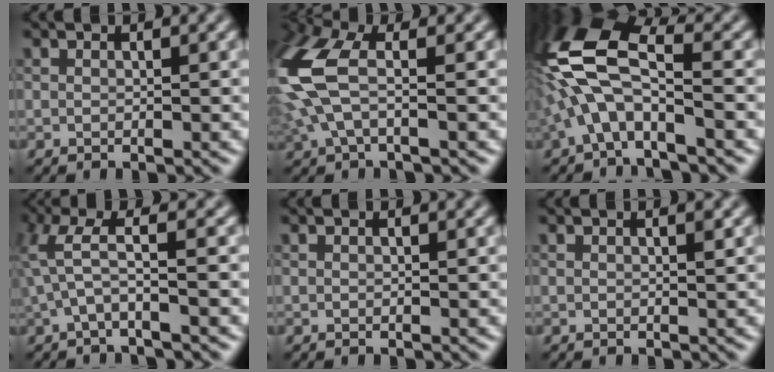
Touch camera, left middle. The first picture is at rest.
{"total": 6.9, "force": [-0.6, 3.2, 6.1], "torque": [-0.182, 0.012, -0.013]}
{"total": 8.4, "force": [-2.4, 3.6, 7.2], "torque": [-0.167, 0.030, -0.054]}
{"total": 2.4, "force": [-0.7, -0.1, 2.3], "torque": [-0.070, 0.012, -0.004]}
{"total": 0.0}
{"total": 0.6, "force": [0.1, 0.1, 0.6], "torque": [-0.005, 0.004, 0.002]}